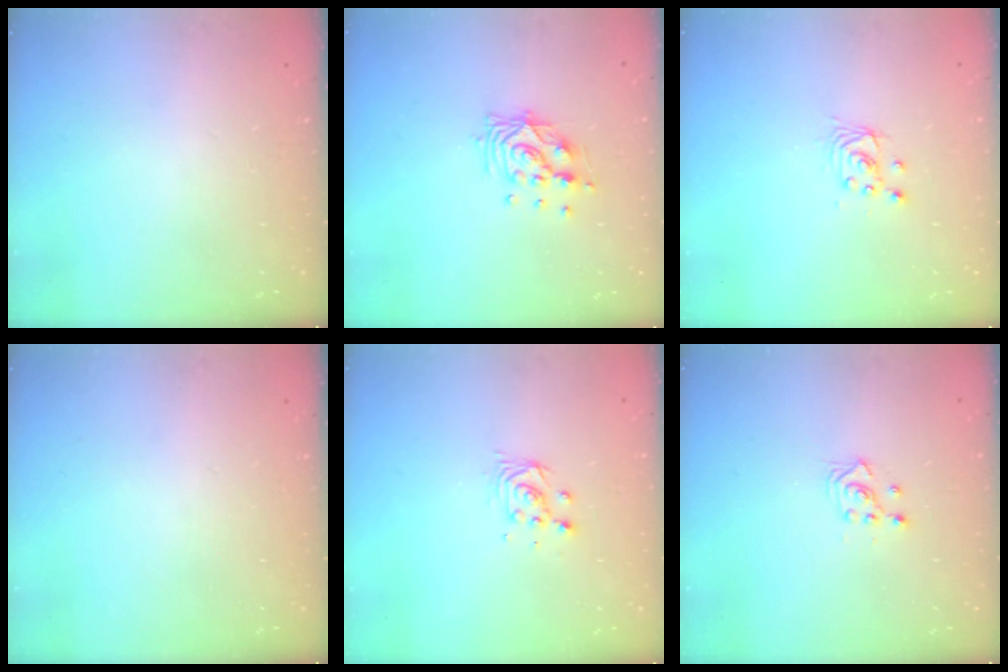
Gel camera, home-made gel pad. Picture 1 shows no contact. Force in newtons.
{"total": 10.6, "press": 10.5, "slide": 0.8}
{"total": 2.9, "press": 2.9, "slide": 0.1}
{"total": 0.0}
{"total": 3.8, "press": 3.8, "slide": 0.3}
{"total": 2.9, "press": 2.9, "slide": 0.2}